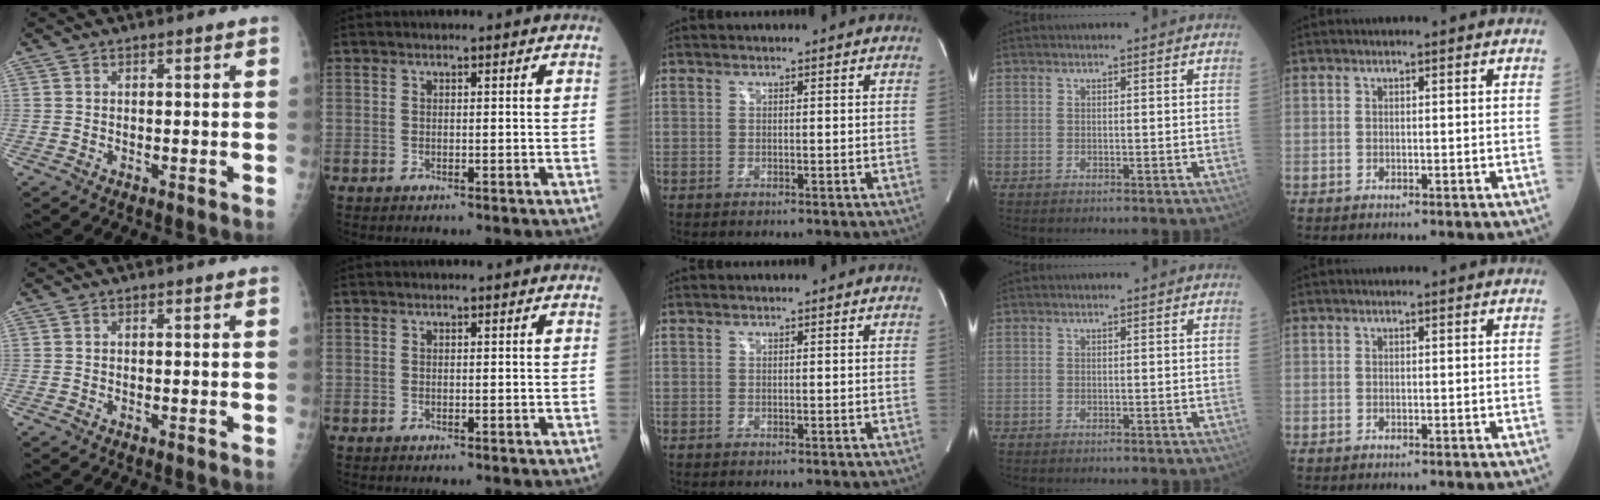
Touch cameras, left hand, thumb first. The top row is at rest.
{}